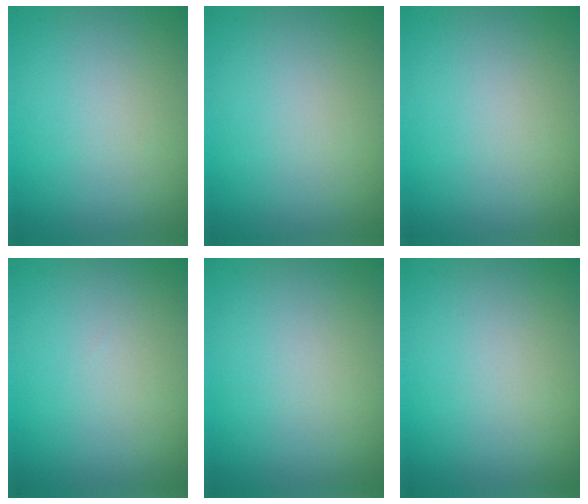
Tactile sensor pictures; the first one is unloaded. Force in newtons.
{"total": 0.0}
{"total": 0.0}
{"total": 0.0}
{"total": 0.0}
{"total": 0.0}